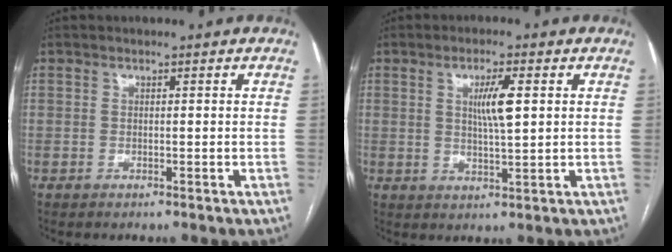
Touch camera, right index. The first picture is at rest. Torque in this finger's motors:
{"motor_torque": [0.46, 0.16, 0.19, 0.07]}